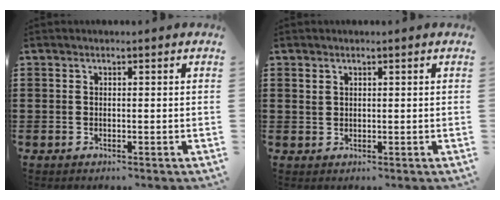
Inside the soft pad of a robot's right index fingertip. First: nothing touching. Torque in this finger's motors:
{"motor_torque": [-0.68, 0.99, -0.01, -0.01]}